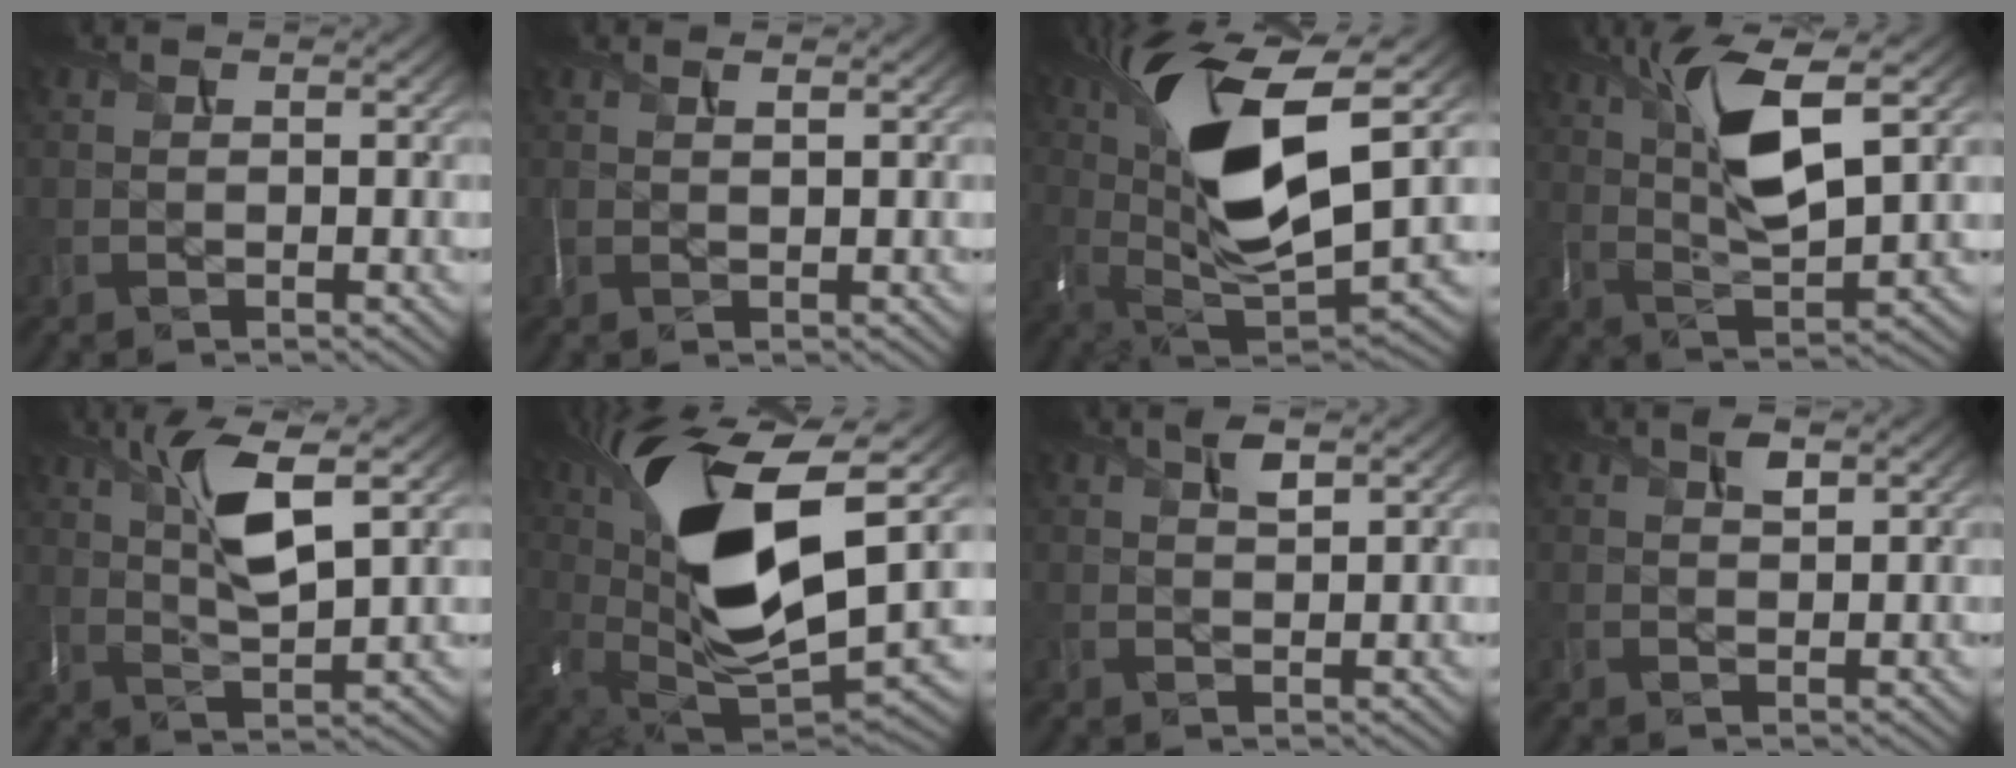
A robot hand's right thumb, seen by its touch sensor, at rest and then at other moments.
{"total": 1.2, "force": [0.6, 0.2, 1.1], "torque": [-0.028, 0.004, 0.011]}
{"total": 17.8, "force": [4.7, 7.2, 15.5], "torque": [-0.302, 0.006, 0.079]}
{"total": 10.2, "force": [3.6, 3.0, 9.0], "torque": [-0.187, 0.000, 0.069]}
{"total": 8.5, "force": [3.4, 2.3, 7.5], "torque": [-0.159, 0.004, 0.064]}
{"total": 19.5, "force": [4.3, 8.7, 17.0], "torque": [-0.332, 0.004, 0.068]}
{"total": 2.0, "force": [1.2, 0.6, 1.5], "torque": [-0.033, 0.002, 0.023]}
{"total": 1.6, "force": [0.9, 0.6, 1.2], "torque": [-0.026, 0.001, 0.019]}